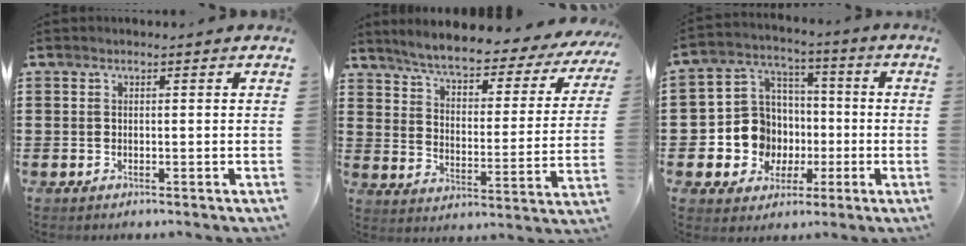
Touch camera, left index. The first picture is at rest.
{"total": 5.2, "force": [4.8, 0.4, 2.0], "torque": [-0.065, -0.035, 0.076]}
{"total": 10.0, "force": [-1.0, 9.5, 2.7], "torque": [-0.110, 0.003, -0.011]}